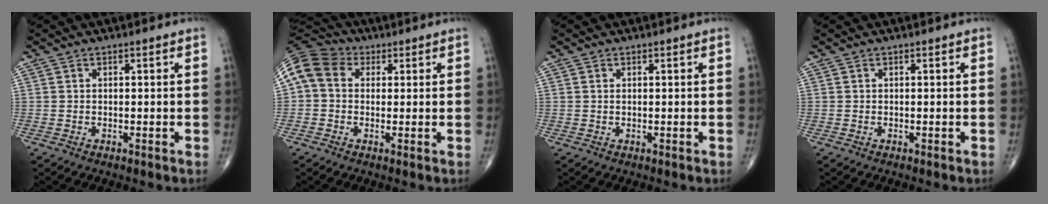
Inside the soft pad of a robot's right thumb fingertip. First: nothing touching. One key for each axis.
{"total": 9.4, "fx": 1.9, "fy": 7.5, "fz": 5.2, "tx": -0.095, "ty": 0.027, "tz": 0.020}
{"total": 0.0}
{"total": 0.0}